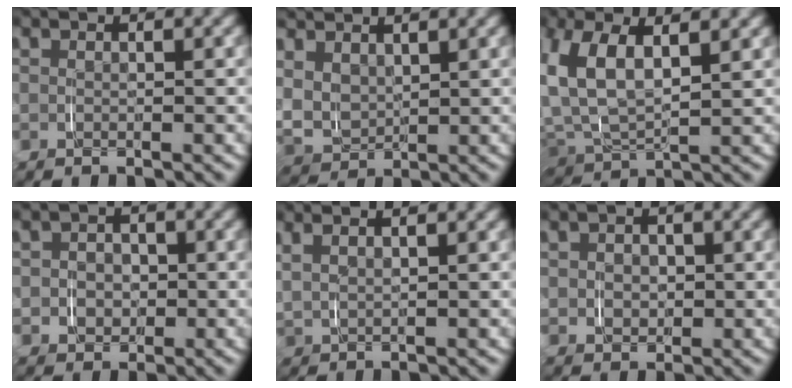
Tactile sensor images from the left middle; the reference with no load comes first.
{"total": 4.9, "force": [2.5, 4.1, 1.1], "torque": [-0.040, -0.012, 0.041]}
{"total": 4.2, "force": [2.4, 2.2, 2.7], "torque": [-0.077, -0.003, 0.039]}
{"total": 2.1, "force": [-0.3, 2.1, 0.0], "torque": [0.018, -0.008, -0.004]}
{"total": 1.9, "force": [1.7, 0.2, 0.9], "torque": [-0.006, 0.008, 0.031]}
{"total": 1.7, "force": [0.1, 1.7, 0.0], "torque": [0.008, -0.006, 0.005]}